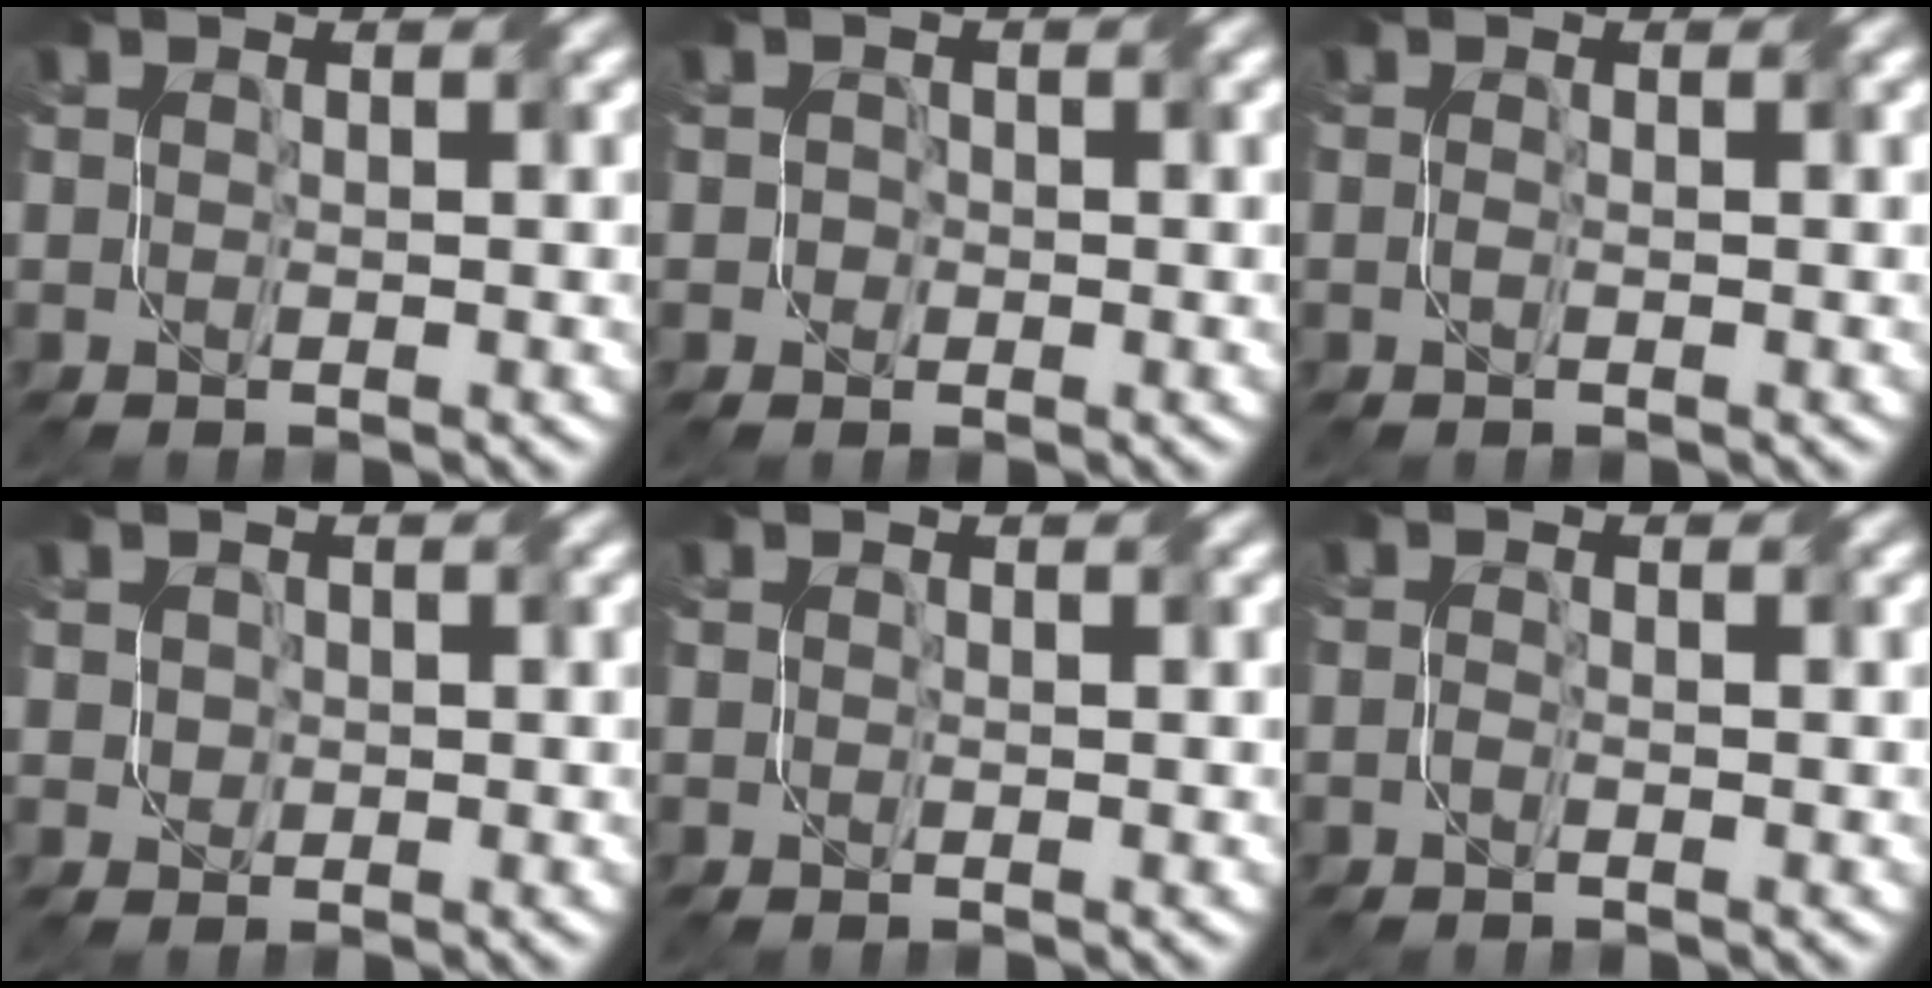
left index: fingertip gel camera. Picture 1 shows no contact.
{"total": 0.7, "force": [-0.3, 0.6, -0.1], "torque": [0.009, 0.005, -0.007]}
{"total": 0.7, "force": [-0.5, -0.3, 0.3], "torque": [-0.010, 0.003, -0.011]}
{"total": 1.0, "force": [0.2, 0.9, 0.3], "torque": [-0.011, 0.005, 0.013]}
{"total": 0.0}
{"total": 0.9, "force": [-0.8, -0.4, 0.2], "torque": [-0.007, 0.003, -0.018]}